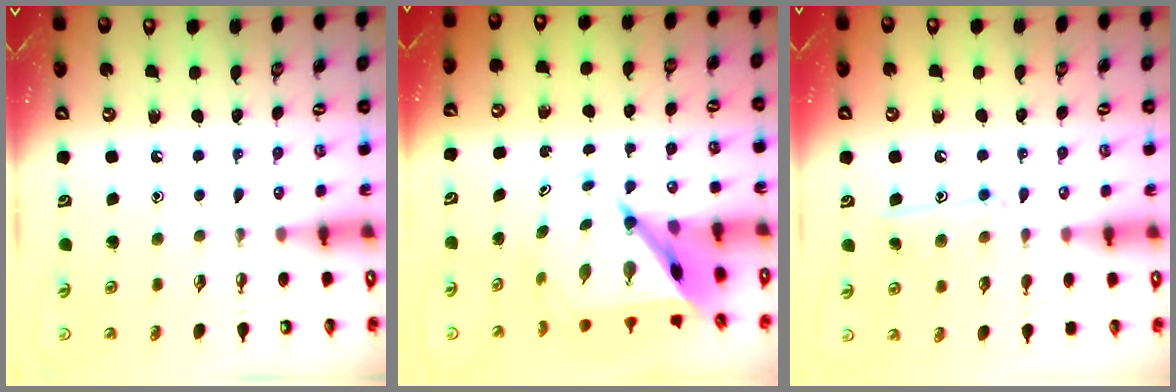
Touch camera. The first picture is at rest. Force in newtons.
{"total": 10.1, "press": 10.1, "slide": 0.6}
{"total": 11.4, "press": 11.3, "slide": 0.7}